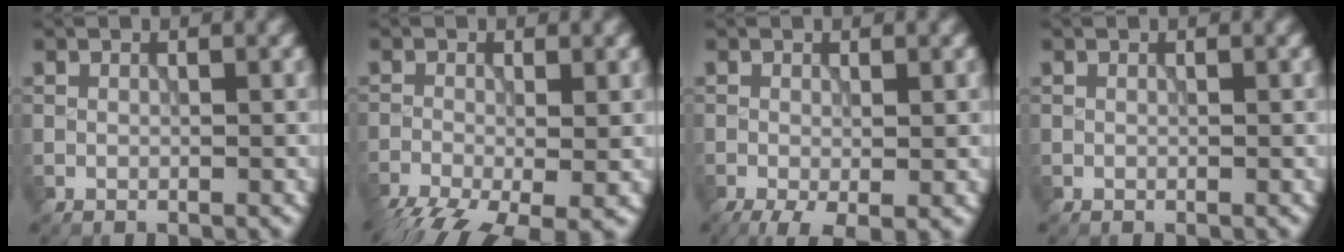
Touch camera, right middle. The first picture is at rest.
{"total": 7.6, "force": [-4.6, 2.5, 5.5], "torque": [-0.107, -0.029, -0.082]}
{"total": 3.5, "force": [-1.6, 1.0, 2.9], "torque": [-0.051, -0.009, -0.027]}
{"total": 0.0}